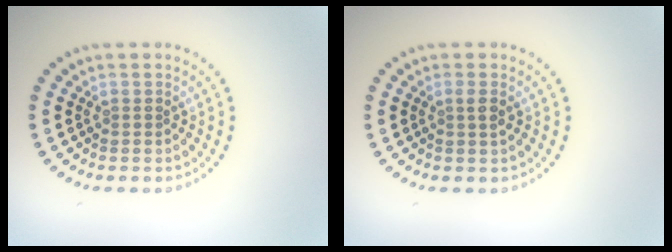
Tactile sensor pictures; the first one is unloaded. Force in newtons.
{"total": 1.1, "press": 0.9, "slide": 0.6}